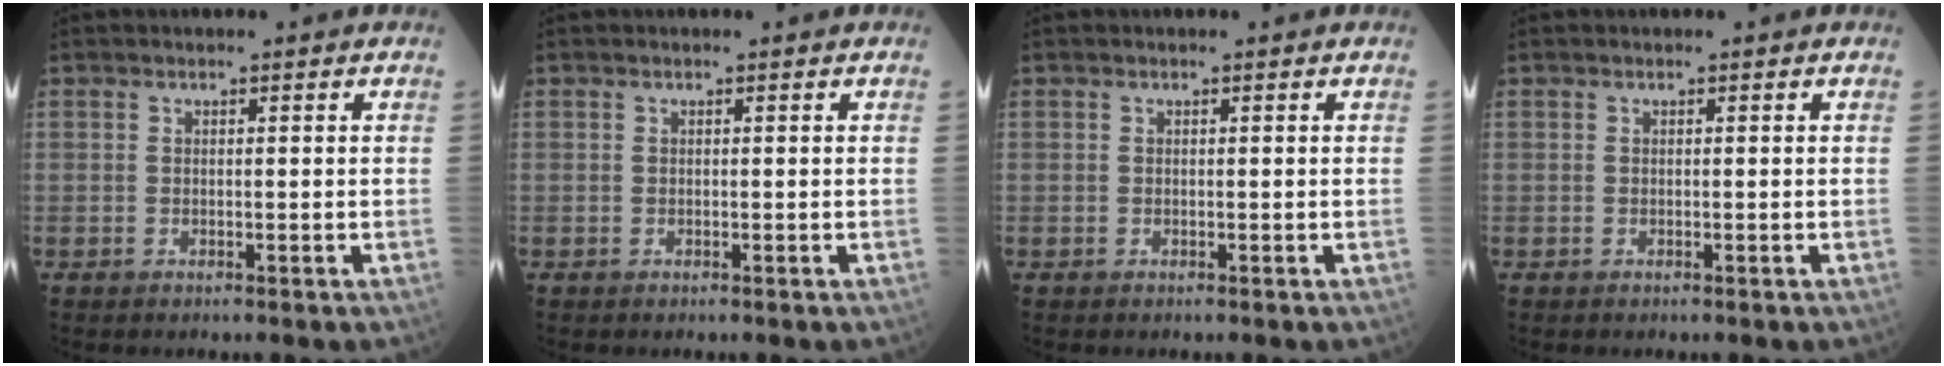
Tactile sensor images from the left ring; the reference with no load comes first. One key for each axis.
{"total": 0.0}
{"total": 0.0}
{"total": 0.0}